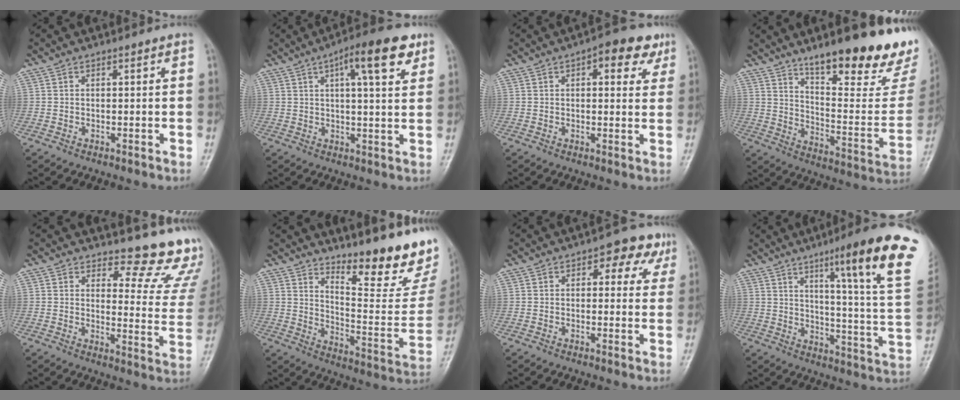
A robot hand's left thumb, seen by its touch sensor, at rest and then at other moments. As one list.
[{"total": 10.8, "force": [5.3, 2.9, 9.0], "torque": [-0.118, -0.008, 0.071]}, {"total": 7.8, "force": [3.8, 3.7, 5.8], "torque": [-0.043, -0.006, 0.039]}, {"total": 25.6, "force": [17.8, 6.5, 17.2], "torque": [-0.200, -0.103, 0.259]}, {"total": 14.4, "force": [13.0, 4.6, 4.1], "torque": [0.001, -0.137, 0.131]}, {"total": 19.6, "force": [16.0, 4.0, 10.6], "torque": [-0.117, -0.145, 0.222]}, {"total": 6.2, "force": [2.8, 3.8, 4.0], "torque": [-0.005, -0.003, 0.023]}, {"total": 21.7, "force": [11.8, 1.0, 18.2], "torque": [-0.231, -0.055, 0.158]}]